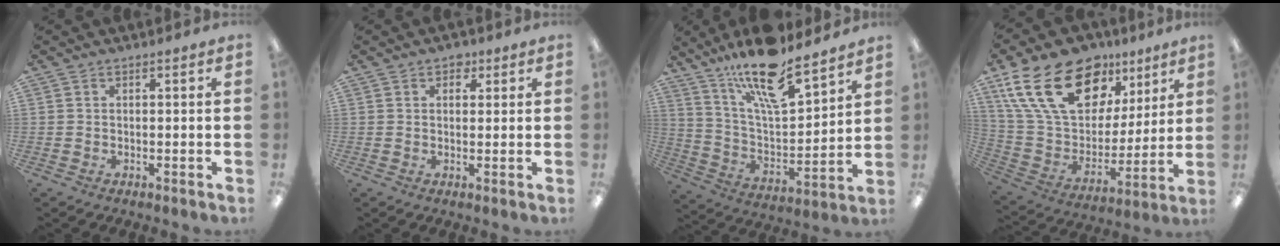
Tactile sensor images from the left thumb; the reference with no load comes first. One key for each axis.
{"total": 2.8, "fx": 1.6, "fy": 1.8, "fz": 1.3, "tx": -0.004, "ty": -0.003, "tz": 0.023}
{"total": 18.4, "fx": 14.2, "fy": 5.1, "fz": 10.5, "tx": -0.189, "ty": -0.085, "tz": 0.242}
{"total": 25.0, "fx": 13.5, "fy": 14.5, "fz": 15.3, "tx": -0.283, "ty": -0.056, "tz": 0.243}